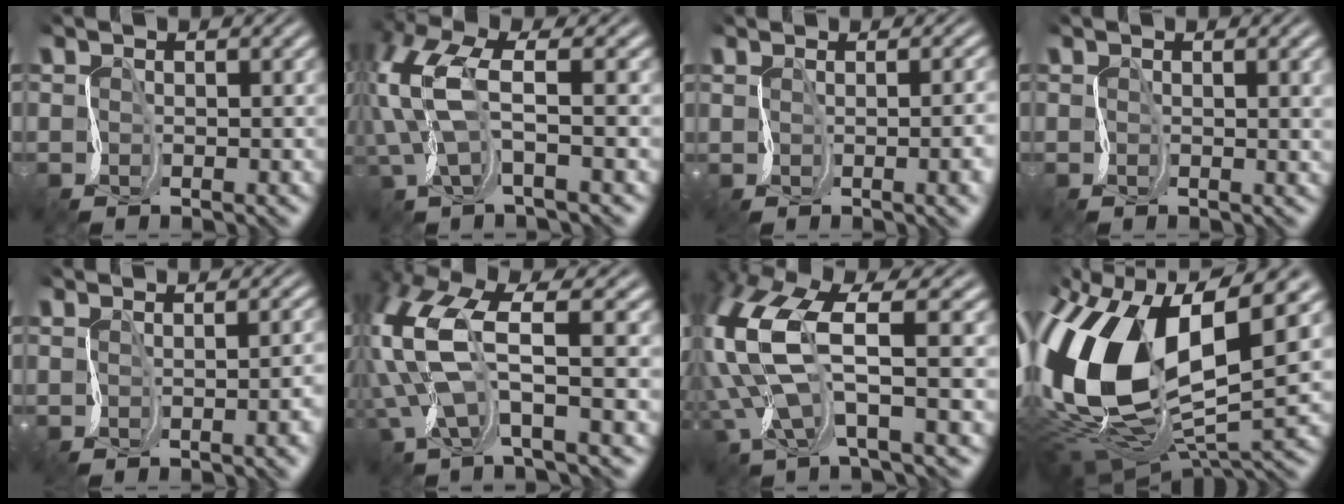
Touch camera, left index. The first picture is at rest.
{"total": 6.2, "force": [1.3, 1.9, 5.8], "torque": [-0.146, 0.012, 0.020]}
{"total": 6.1, "force": [-0.3, 2.6, 5.5], "torque": [-0.029, 0.011, 0.005]}
{"total": 3.3, "force": [1.2, 1.2, 2.8], "torque": [-0.033, 0.011, 0.007]}
{"total": 5.0, "force": [-0.5, 2.4, 4.3], "torque": [-0.008, 0.013, -0.002]}
{"total": 8.9, "force": [0.9, 3.7, 8.1], "torque": [-0.212, -0.003, 0.022]}
{"total": 10.2, "force": [1.0, 4.1, 9.3], "torque": [-0.249, -0.003, 0.029]}
{"total": 15.0, "force": [2.6, 7.8, 12.6], "torque": [-0.305, -0.001, 0.059]}